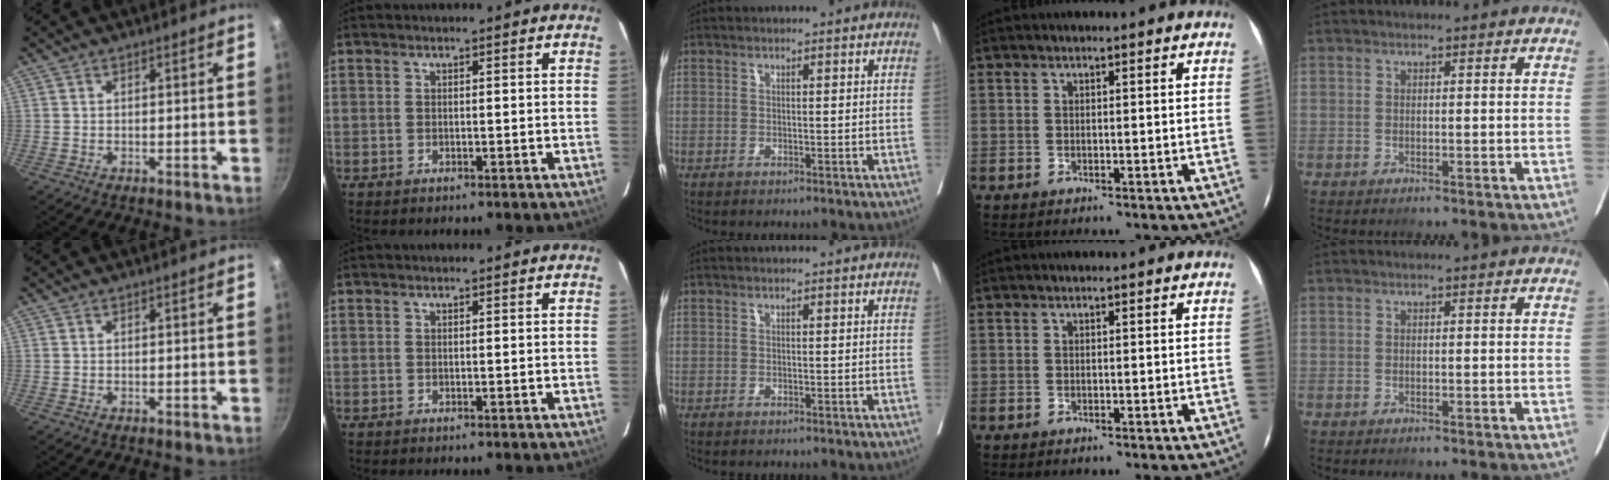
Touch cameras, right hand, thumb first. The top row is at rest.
{}